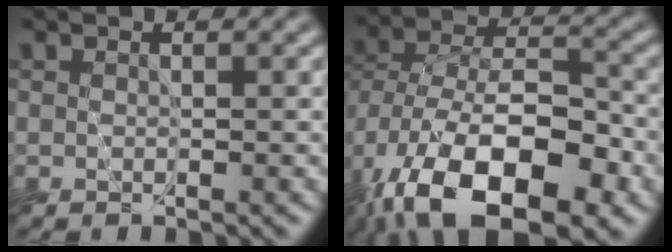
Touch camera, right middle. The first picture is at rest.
{"total": 15.4, "force": [-8.3, 7.9, 10.3], "torque": [-0.189, -0.018, -0.136]}